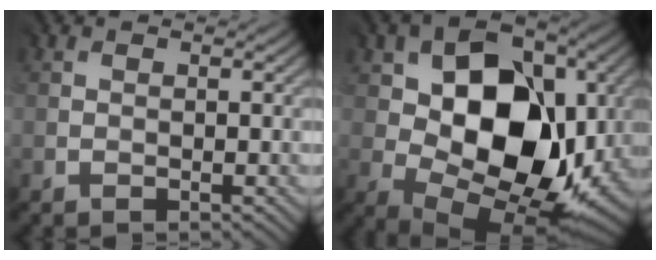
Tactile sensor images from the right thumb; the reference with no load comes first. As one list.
[{"total": 15.3, "force": [1.2, 10.4, 11.1], "torque": [-0.175, -0.012, 0.024]}]